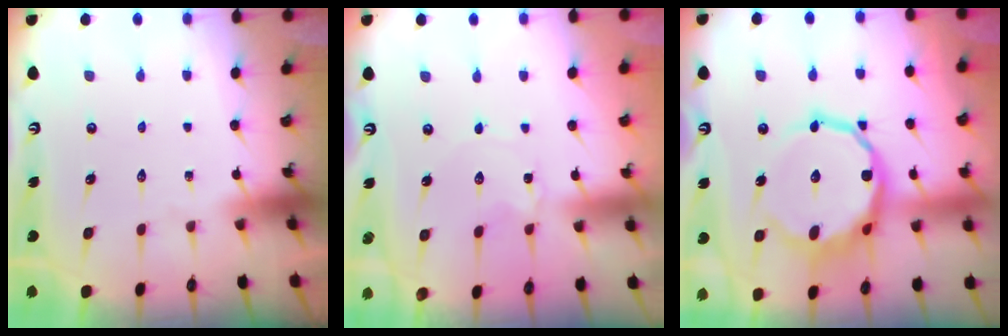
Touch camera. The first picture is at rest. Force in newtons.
{"total": 0.7, "press": 0.7, "slide": 0.2}
{"total": 12.9, "press": 12.4, "slide": 3.4}